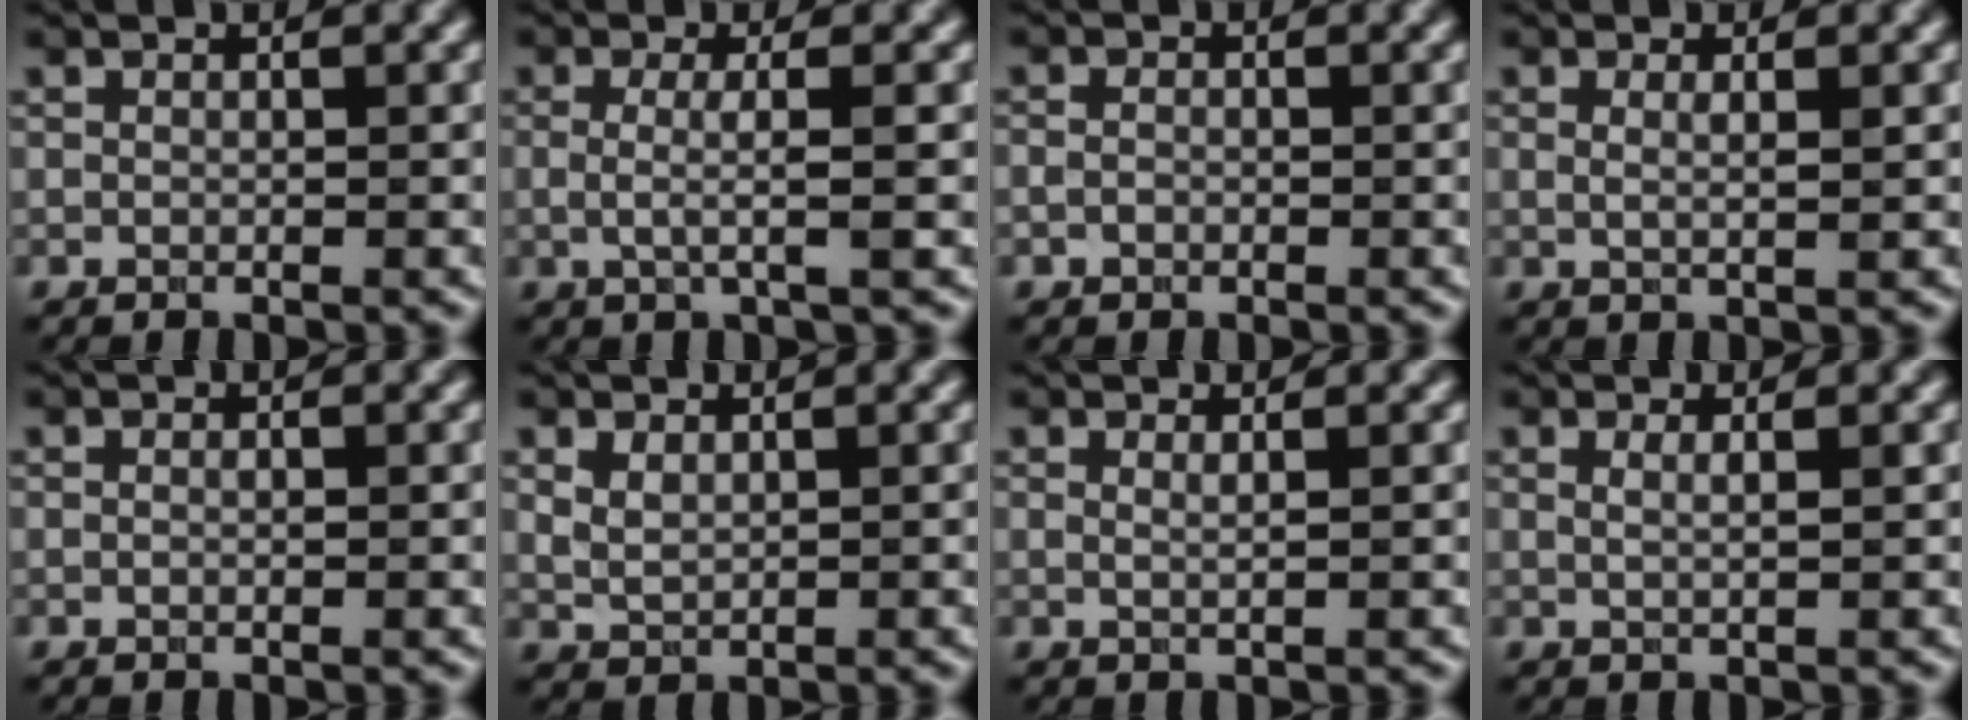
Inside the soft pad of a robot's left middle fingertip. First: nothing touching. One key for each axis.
{"total": 2.8, "fx": -0.1, "fy": 0.7, "fz": 2.8, "tx": -0.050, "ty": -0.008, "tz": -0.006}
{"total": 0.9, "fx": -0.3, "fy": 0.7, "fz": 0.5, "tx": -0.009, "ty": -0.001, "tz": -0.009}
{"total": 1.6, "fx": 0.4, "fy": 0.5, "fz": 1.4, "tx": -0.020, "ty": -0.002, "tz": 0.003}
{"total": 0.6, "fx": 0.0, "fy": 0.3, "fz": 0.6, "tx": -0.010, "ty": 0.000, "tz": 0.000}
{"total": 1.6, "fx": 0.7, "fy": 1.0, "fz": 1.0, "tx": -0.023, "ty": -0.002, "tz": 0.020}
{"total": 0.9, "fx": 0.4, "fy": 0.3, "fz": 0.8, "tx": -0.008, "ty": -0.002, "tz": 0.003}
{"total": 1.5, "fx": 0.5, "fy": 0.6, "fz": 1.2, "tx": -0.013, "ty": -0.001, "tz": 0.002}